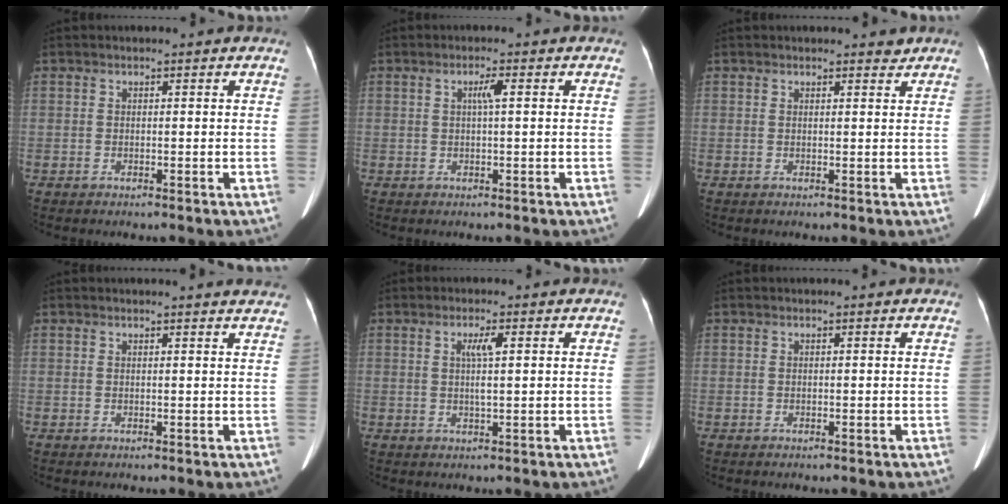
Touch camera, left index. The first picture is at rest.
{"total": 1.7, "force": [0.4, 0.2, 1.7], "torque": [-0.031, 0.004, 0.004]}
{"total": 1.1, "force": [1.0, 0.3, 0.2], "torque": [-0.005, -0.007, 0.012]}
{"total": 4.1, "force": [4.0, 0.1, 0.8], "torque": [-0.012, -0.003, 0.028]}
{"total": 2.9, "force": [0.7, 0.1, 2.8], "torque": [-0.051, 0.005, 0.012]}
{"total": 0.0}